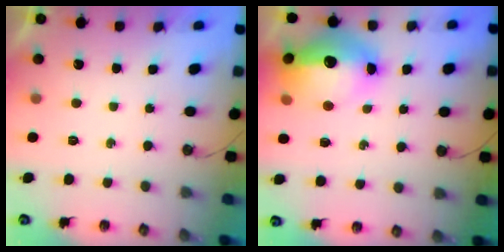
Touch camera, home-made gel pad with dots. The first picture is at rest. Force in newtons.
{"total": 18.5, "press": 18.0, "slide": 4.0}